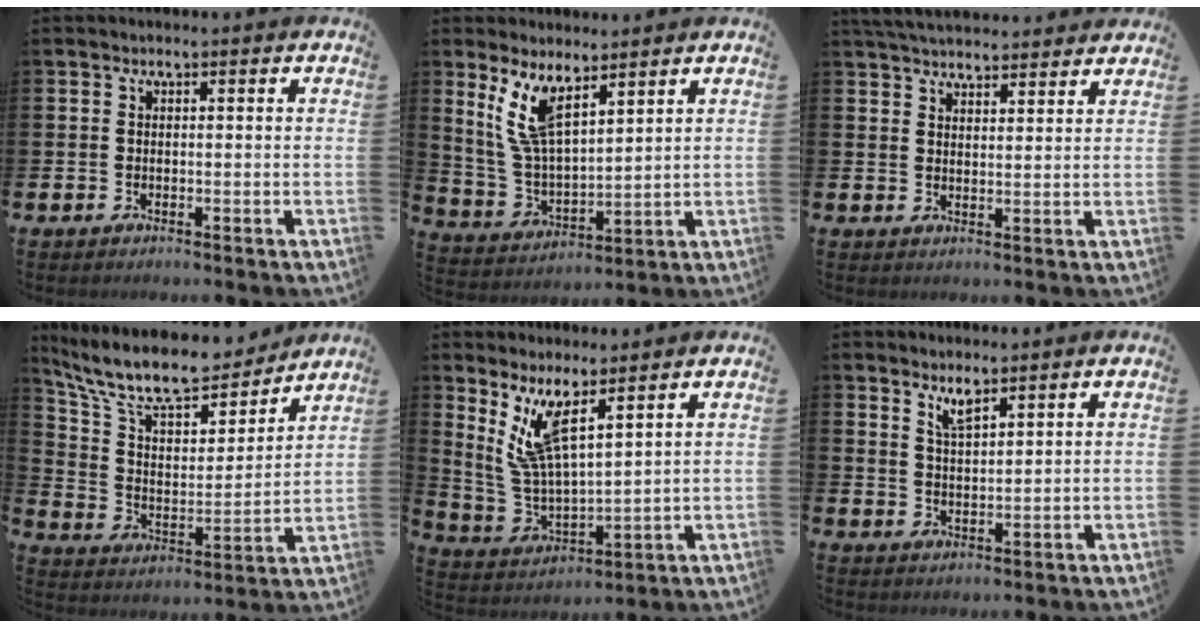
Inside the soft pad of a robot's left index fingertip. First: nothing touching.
{"total": 8.6, "force": [6.1, 2.8, 5.3], "torque": [-0.127, -0.018, 0.114]}
{"total": 4.6, "force": [4.5, 0.7, 0.5], "torque": [-0.022, -0.021, 0.084]}
{"total": 12.0, "force": [10.5, 3.5, 4.5], "torque": [-0.135, -0.064, 0.184]}
{"total": 8.0, "force": [5.8, 1.9, 5.2], "torque": [-0.126, -0.028, 0.104]}
{"total": 4.1, "force": [3.7, 0.5, 1.7], "torque": [-0.031, -0.019, 0.063]}